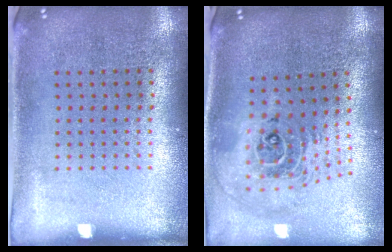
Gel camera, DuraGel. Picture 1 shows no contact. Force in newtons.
{"total": 2.3, "press": 1.8, "slide": 1.5}